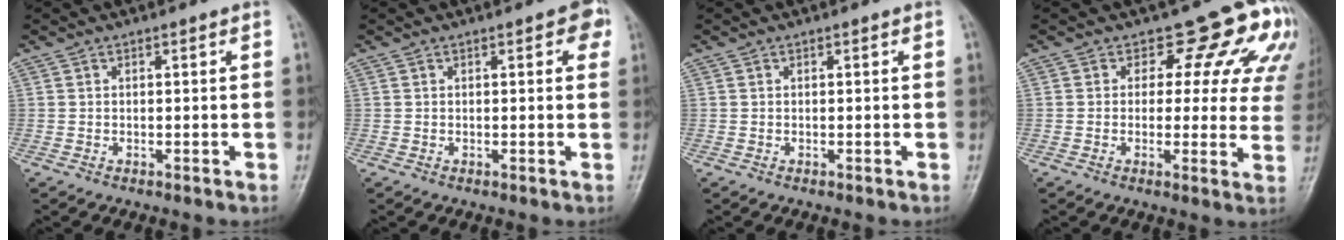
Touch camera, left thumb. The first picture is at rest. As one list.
[{"total": 3.2, "force": [1.2, 1.4, 2.6], "torque": [-0.017, 0.001, 0.006]}, {"total": 0.0}, {"total": 11.6, "force": [7.0, 6.9, 6.1], "torque": [-0.014, -0.031, 0.057]}]